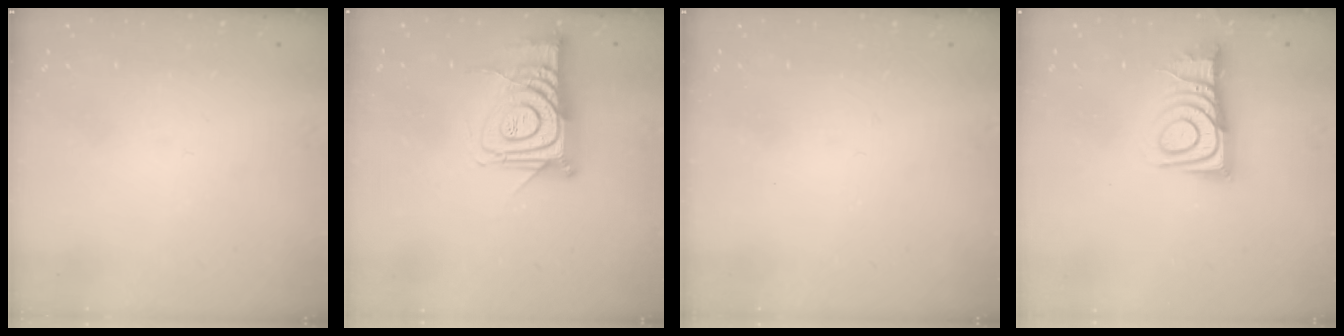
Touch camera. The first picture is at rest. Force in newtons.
{"total": 13.9, "press": 13.9, "slide": 1.2}
{"total": 2.7, "press": 2.7, "slide": 0.3}
{"total": 10.3, "press": 10.3, "slide": 0.1}